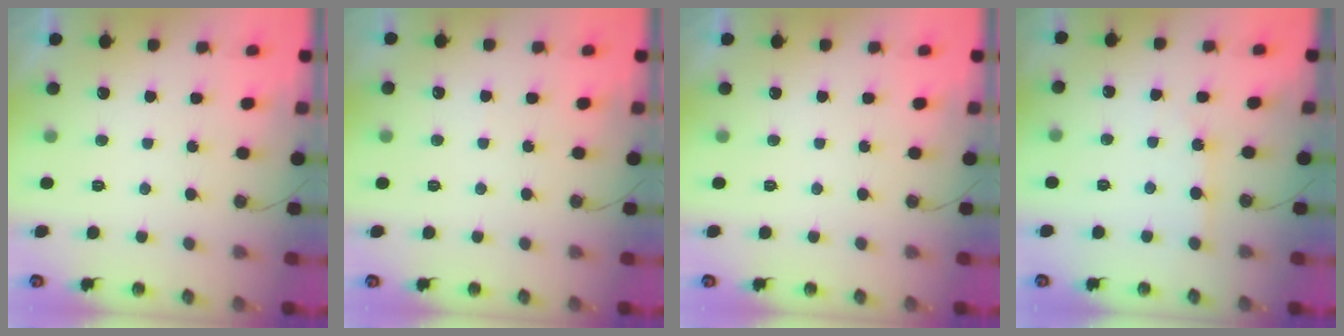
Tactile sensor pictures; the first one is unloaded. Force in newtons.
{"total": 2.5, "press": 2.4, "slide": 0.4}
{"total": 0.0}
{"total": 2.9, "press": 2.9, "slide": 0.4}